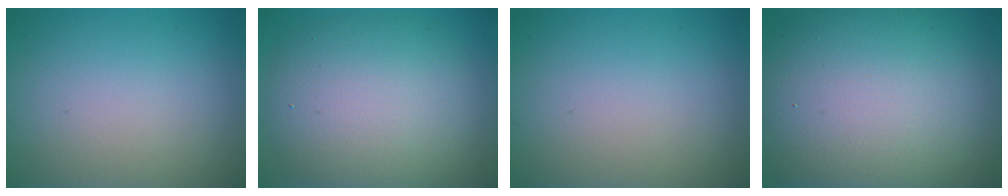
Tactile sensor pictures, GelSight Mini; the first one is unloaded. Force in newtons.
{"total": 9.3, "press": 9.3, "slide": 0.4}
{"total": 0.0}
{"total": 16.3, "press": 16.3, "slide": 0.7}